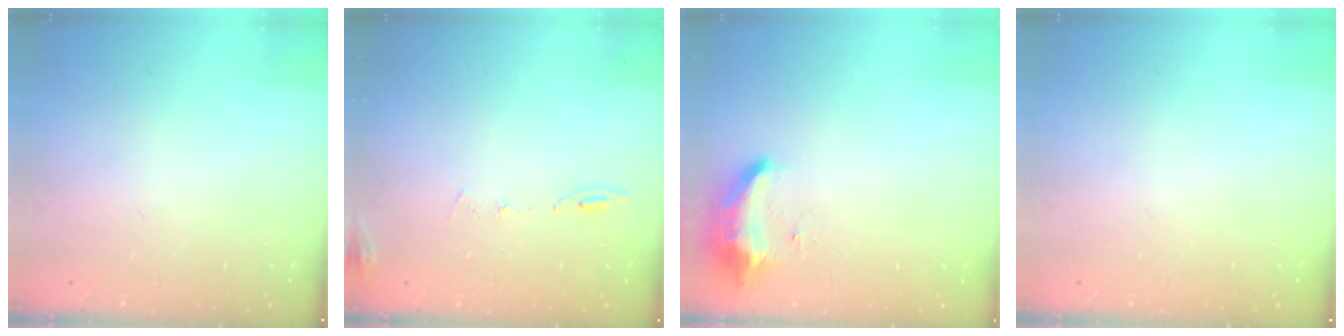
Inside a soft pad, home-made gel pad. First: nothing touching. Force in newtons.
{"total": 6.4, "press": 6.2, "slide": 1.6}
{"total": 9.1, "press": 9.1, "slide": 0.0}
{"total": 0.0}